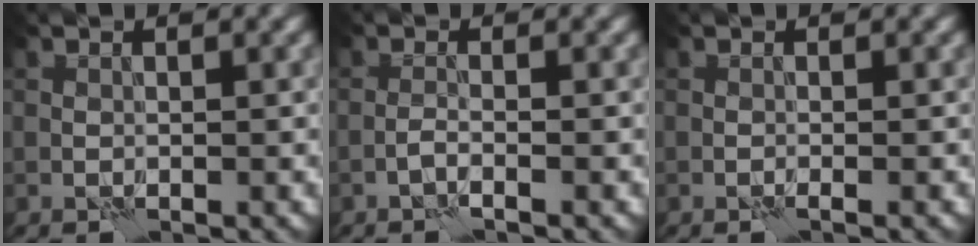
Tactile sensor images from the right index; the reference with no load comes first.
{"total": 1.3, "force": [-0.8, 0.2, 1.0], "torque": [-0.019, 0.004, -0.020]}
{"total": 0.7, "force": [-0.4, 0.1, 0.6], "torque": [-0.009, 0.000, -0.010]}